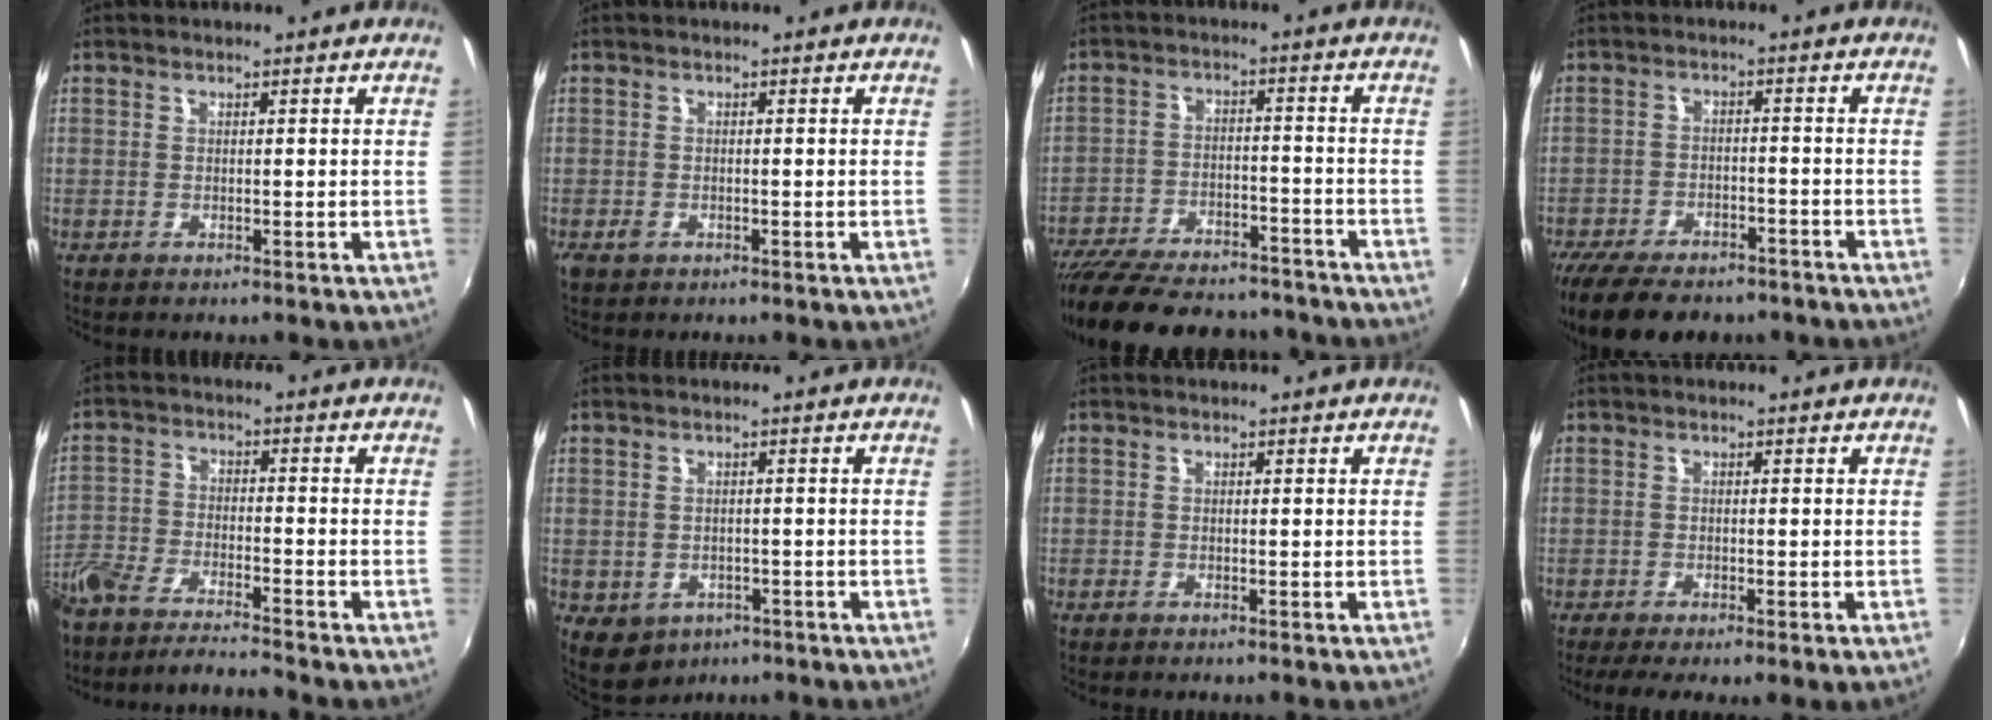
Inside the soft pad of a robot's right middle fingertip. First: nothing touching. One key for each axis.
{"total": 1.6, "fx": -1.0, "fy": 1.0, "fz": 0.7, "tx": -0.015, "ty": -0.004, "tz": -0.019}
{"total": 22.0, "fx": -18.9, "fy": 7.1, "fz": 8.9, "tx": -0.189, "ty": -0.012, "tz": -0.267}
{"total": 16.1, "fx": -12.5, "fy": 6.3, "fz": 8.0, "tx": -0.180, "ty": -0.039, "tz": -0.192}
{"total": 11.4, "fx": -10.2, "fy": 0.9, "fz": 4.9, "tx": -0.128, "ty": -0.022, "tz": -0.194}
{"total": 5.9, "fx": -2.5, "fy": 4.6, "fz": 2.6, "tx": -0.059, "ty": -0.018, "tz": -0.026}
{"total": 0.6, "fx": -0.6, "fy": 0.1, "fz": 0.3, "tx": -0.004, "ty": -0.003, "tz": -0.013}
{"total": 4.3, "fx": -2.5, "fy": 0.3, "fz": 3.4, "tx": -0.065, "ty": -0.021, "tz": -0.041}